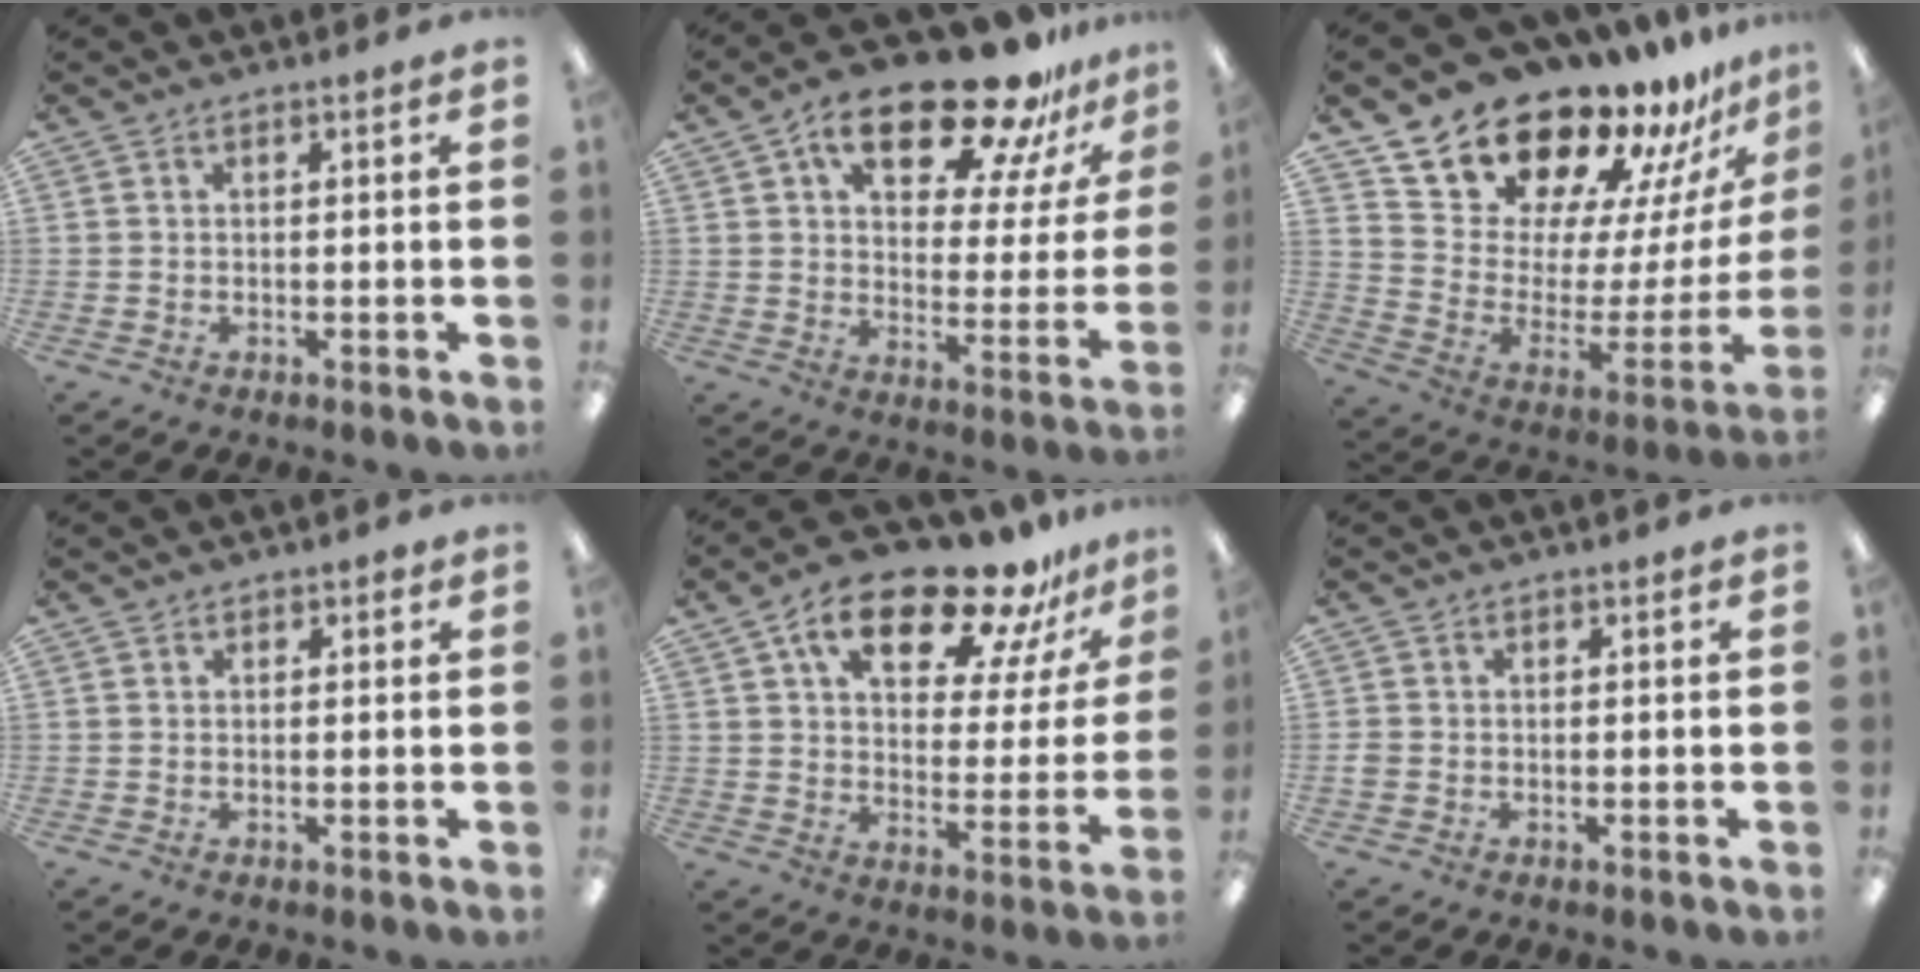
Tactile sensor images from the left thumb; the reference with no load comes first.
{"total": 22.5, "force": [15.1, 9.0, 14.1], "torque": [-0.212, -0.087, 0.250]}
{"total": 20.2, "force": [17.8, 8.0, 5.2], "torque": [-0.086, -0.153, 0.321]}
{"total": 0.8, "force": [0.5, 0.6, 0.2], "torque": [0.003, 0.000, 0.007]}
{"total": 20.4, "force": [13.8, 8.7, 12.1], "torque": [-0.197, -0.077, 0.232]}
{"total": 1.3, "force": [-0.4, 1.1, 0.5], "torque": [-0.007, 0.003, -0.007]}